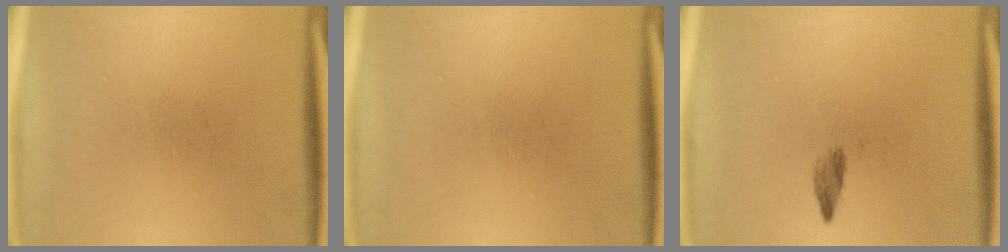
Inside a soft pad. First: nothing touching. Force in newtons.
{"total": 0.0}
{"total": 1.4}